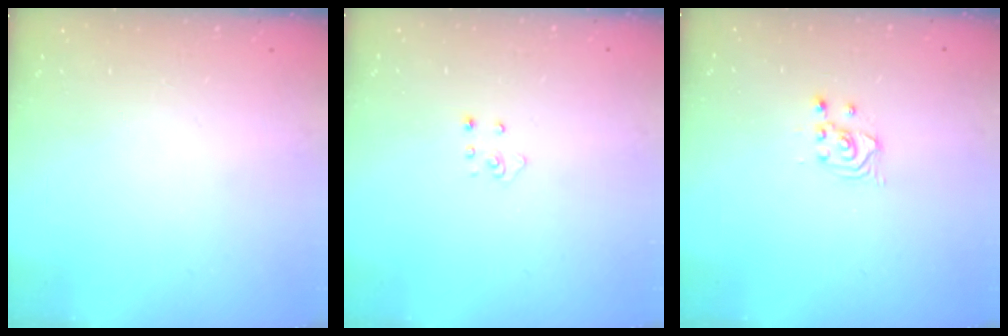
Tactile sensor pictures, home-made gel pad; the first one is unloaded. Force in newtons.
{"total": 3.1, "press": 3.1, "slide": 0.2}
{"total": 2.5, "press": 2.5, "slide": 0.3}